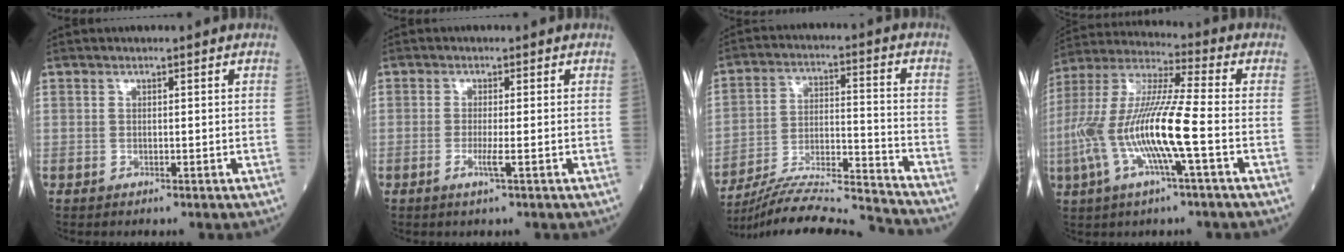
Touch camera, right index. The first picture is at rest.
{"total": 2.0, "force": [-0.8, -0.3, 1.9], "torque": [-0.039, -0.004, -0.016]}
{"total": 18.6, "force": [-17.8, -1.2, 5.2], "torque": [-0.106, -0.002, -0.288]}
{"total": 15.9, "force": [-3.7, 1.0, 15.4], "torque": [-0.322, -0.001, -0.077]}